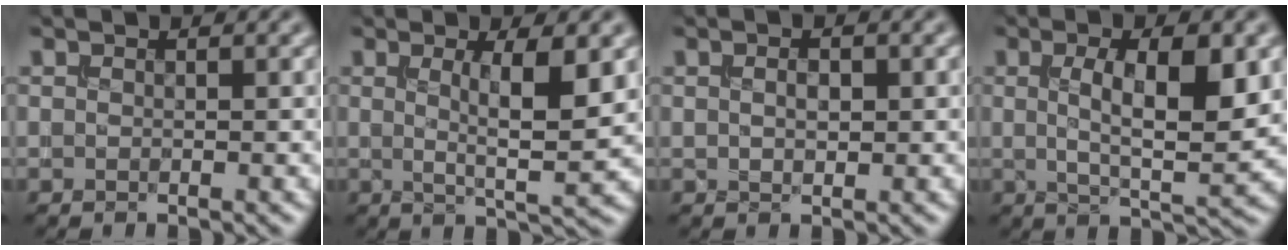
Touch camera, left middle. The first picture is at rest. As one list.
[{"total": 5.4, "force": [1.0, 1.0, 5.2], "torque": [-0.081, -0.008, 0.017]}, {"total": 1.5, "force": [0.2, 0.7, 1.3], "torque": [-0.022, -0.003, 0.007]}, {"total": 7.0, "force": [0.9, 2.0, 6.6], "torque": [-0.105, -0.001, 0.017]}]